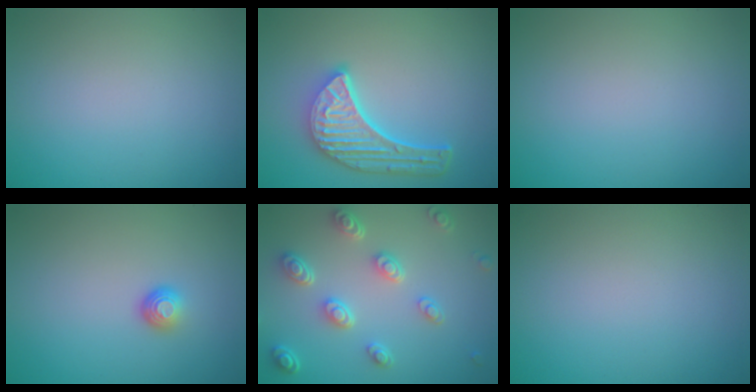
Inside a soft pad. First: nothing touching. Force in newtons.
{"total": 5.7, "press": 4.3, "slide": 3.7}
{"total": 0.0}
{"total": 1.5, "press": 1.0, "slide": 1.1}
{"total": 4.6, "press": 3.3, "slide": 3.1}
{"total": 0.0}